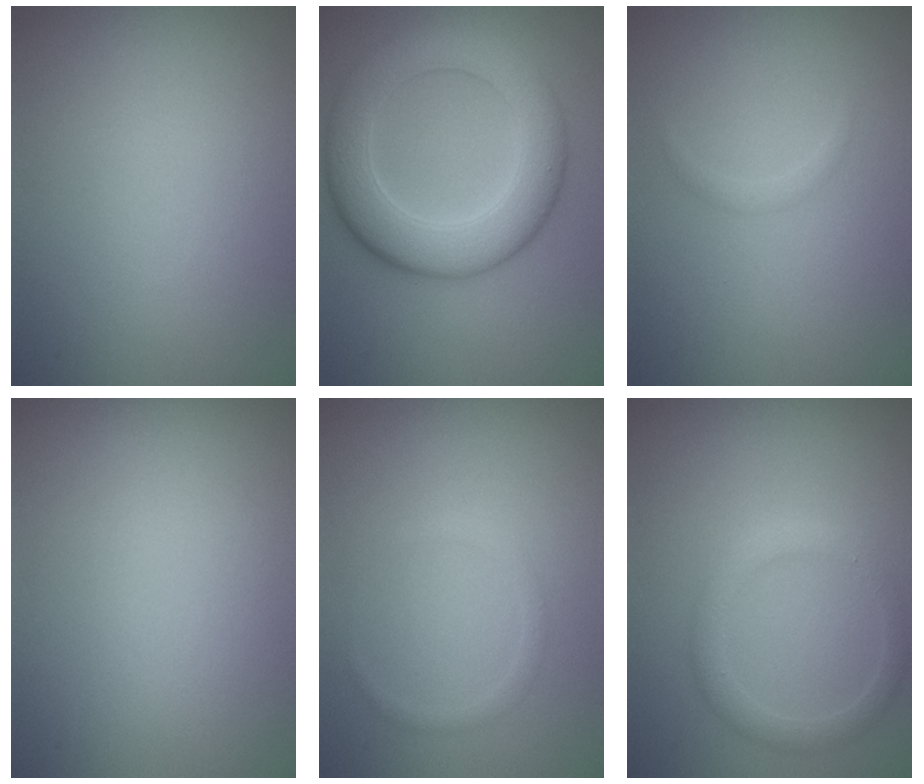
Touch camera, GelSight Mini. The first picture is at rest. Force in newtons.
{"total": 7.6, "press": 7.6, "slide": 0.2}
{"total": 0.7, "press": 0.7, "slide": 0.1}
{"total": 0.0}
{"total": 0.9, "press": 0.9, "slide": 0.1}
{"total": 2.1, "press": 2.1, "slide": 0.3}